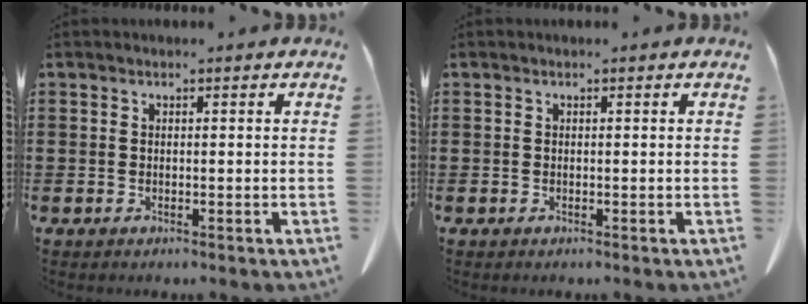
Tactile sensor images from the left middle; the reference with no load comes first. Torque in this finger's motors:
{"motor_torque": [0.07, 0.19, 0.07, -0.01]}